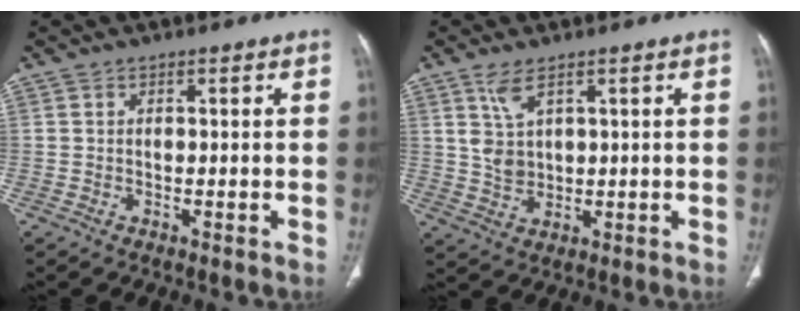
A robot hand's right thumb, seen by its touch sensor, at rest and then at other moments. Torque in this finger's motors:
{"motor_torque": [0.78, 0.69, 0.35, -0.53, 0.21]}